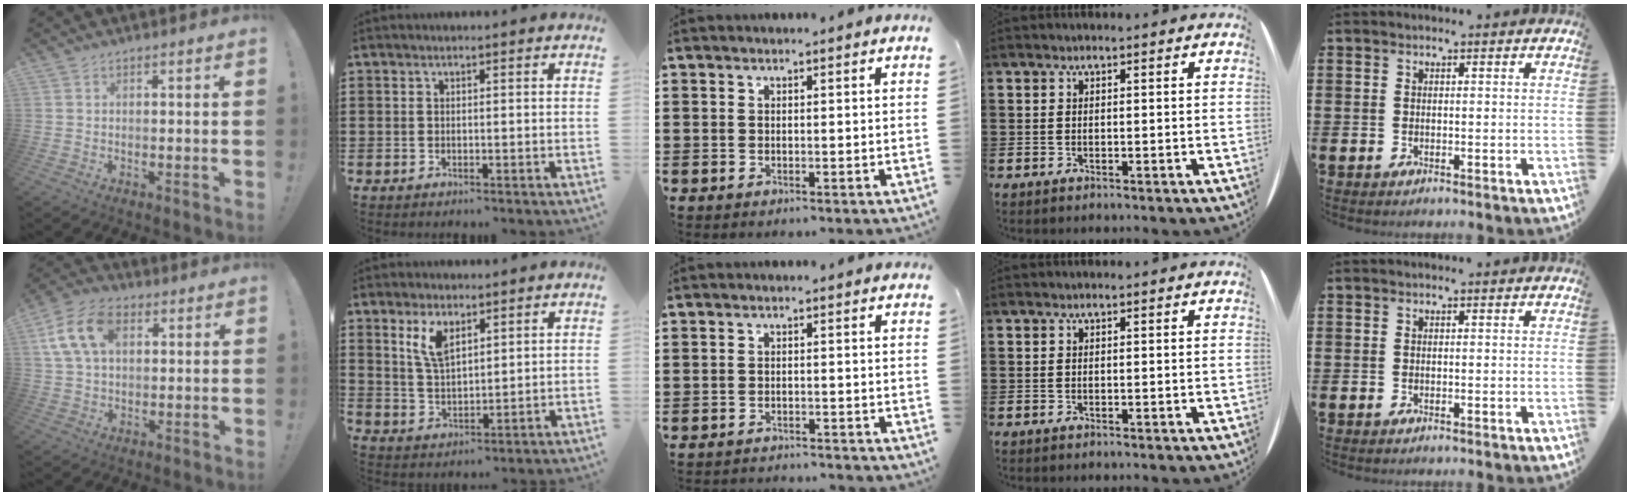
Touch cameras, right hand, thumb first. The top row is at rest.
{"thumb": {"total": 14.0, "force": [4.5, 9.2, 9.6], "torque": [-0.178, -0.002, 0.084]}, "index": {"total": 5.7, "force": [3.2, 2.4, 4.1], "torque": [-0.089, 0.005, 0.057]}, "middle": {"total": 1.6, "force": [-1.6, 0.0, 0.0], "torque": [-0.004, 0.002, -0.035]}}